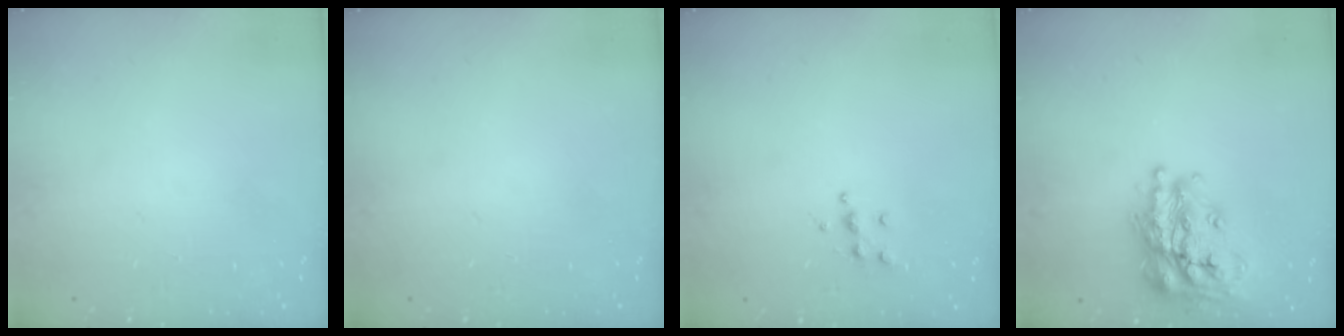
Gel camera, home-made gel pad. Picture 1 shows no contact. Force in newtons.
{"total": 0.0}
{"total": 4.5, "press": 4.5, "slide": 0.5}
{"total": 20.7, "press": 20.6, "slide": 1.6}